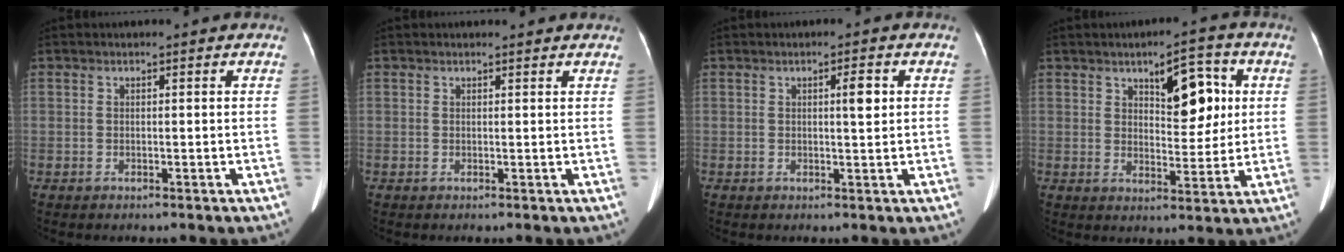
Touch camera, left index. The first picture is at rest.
{"total": 1.8, "force": [1.7, 0.3, 0.3], "torque": [-0.011, 0.006, 0.016]}
{"total": 2.5, "force": [0.6, 0.4, 2.4], "torque": [-0.034, 0.001, 0.008]}
{"total": 8.0, "force": [2.9, 3.4, 6.7], "torque": [-0.089, 0.013, 0.043]}